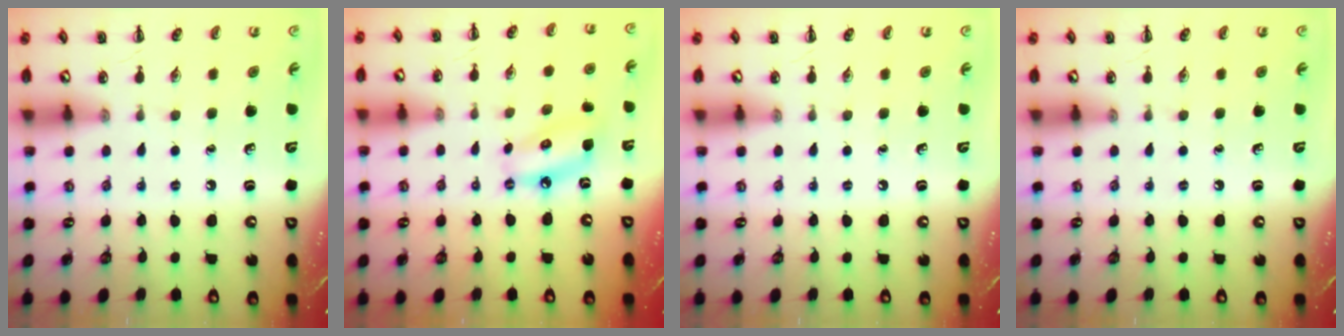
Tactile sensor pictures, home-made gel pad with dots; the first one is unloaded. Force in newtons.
{"total": 9.0, "press": 8.7, "slide": 2.3}
{"total": 0.0}
{"total": 0.0}